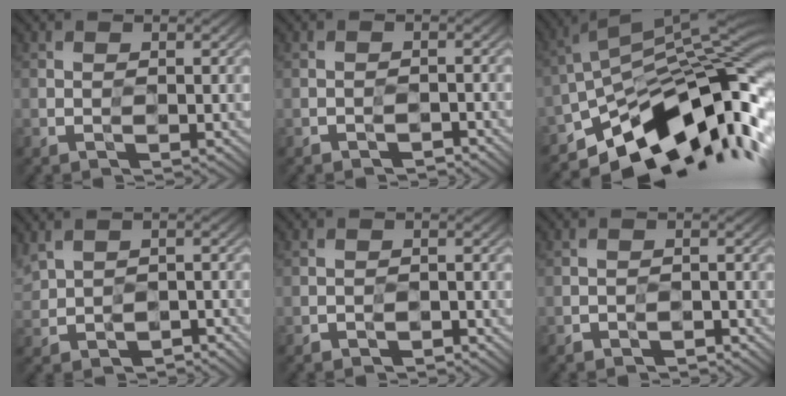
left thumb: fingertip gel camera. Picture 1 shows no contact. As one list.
[{"total": 1.6, "force": [-1.5, 0.6, 0.4], "torque": [-0.001, 0.003, -0.023]}, {"total": 14.9, "force": [-8.0, 5.9, 11.1], "torque": [-0.172, 0.012, -0.150]}, {"total": 4.8, "force": [-0.6, 3.7, 2.9], "torque": [-0.064, -0.020, -0.001]}, {"total": 1.3, "force": [-1.1, 0.6, 0.2], "torque": [0.003, 0.002, -0.020]}, {"total": 1.6, "force": [-1.4, 0.6, 0.3], "torque": [0.001, 0.003, -0.023]}]